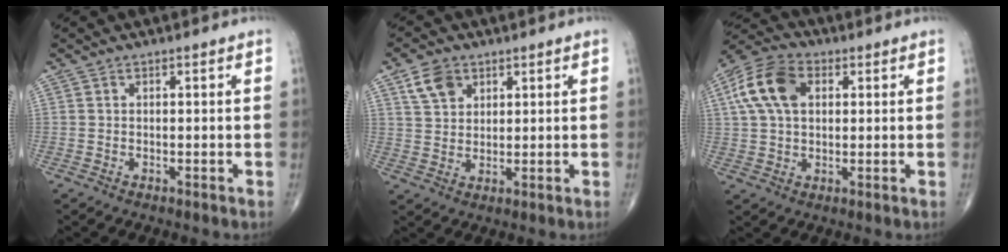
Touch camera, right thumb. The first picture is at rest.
{"total": 6.0, "force": [3.1, 4.2, 2.9], "torque": [-0.036, -0.012, 0.060]}
{"total": 11.7, "force": [3.1, 7.6, 8.4], "torque": [-0.160, 0.018, 0.049]}